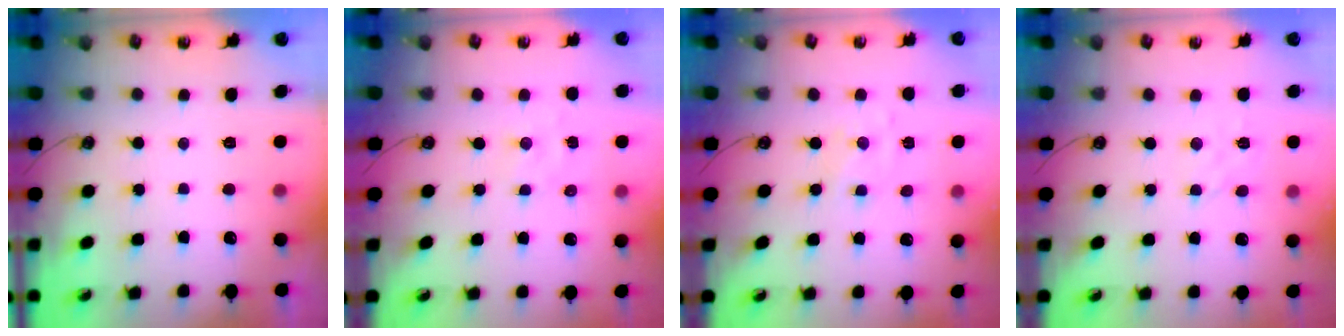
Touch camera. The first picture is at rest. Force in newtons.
{"total": 3.0, "press": 3.0, "slide": 0.4}
{"total": 1.1, "press": 1.1, "slide": 0.2}
{"total": 2.1, "press": 2.1, "slide": 0.5}